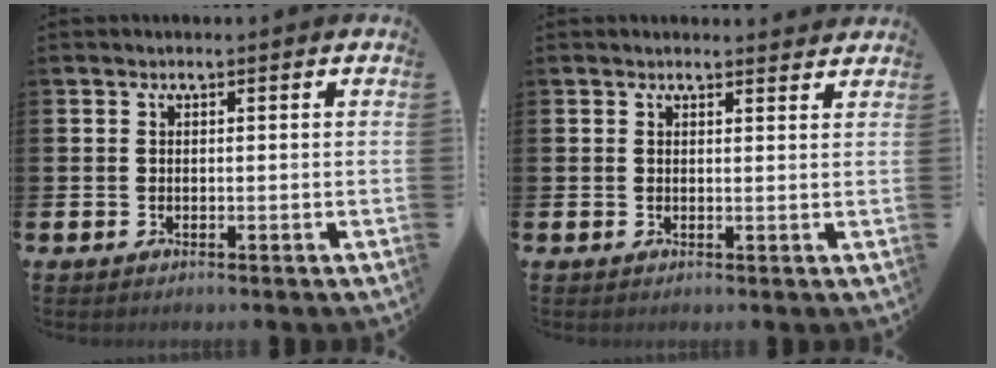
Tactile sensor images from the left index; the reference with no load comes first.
{"total": 0.7, "force": [0.7, 0.2, 0.1], "torque": [0.006, -0.001, 0.011]}